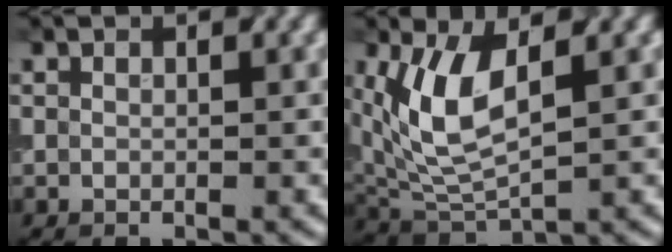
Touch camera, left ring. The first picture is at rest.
{"total": 7.1, "force": [1.7, 3.3, 6.1], "torque": [-0.140, 0.005, 0.041]}